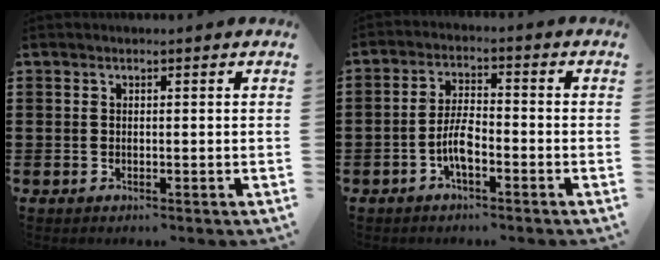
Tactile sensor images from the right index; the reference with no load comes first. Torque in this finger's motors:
{"motor_torque": [2.14, 0.00, 0.86, 0.15]}